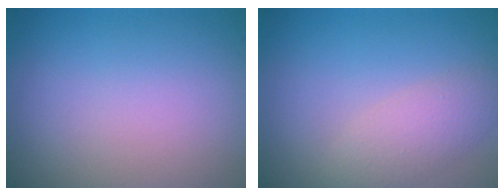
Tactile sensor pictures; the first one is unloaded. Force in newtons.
{"total": 2.8, "press": 2.8, "slide": 0.1}